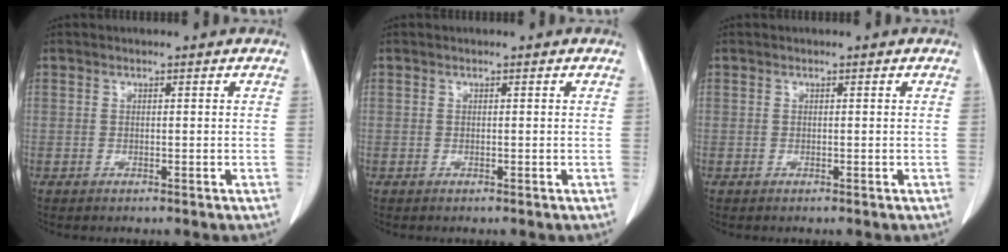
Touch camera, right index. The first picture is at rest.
{"total": 0.0}
{"total": 0.0}